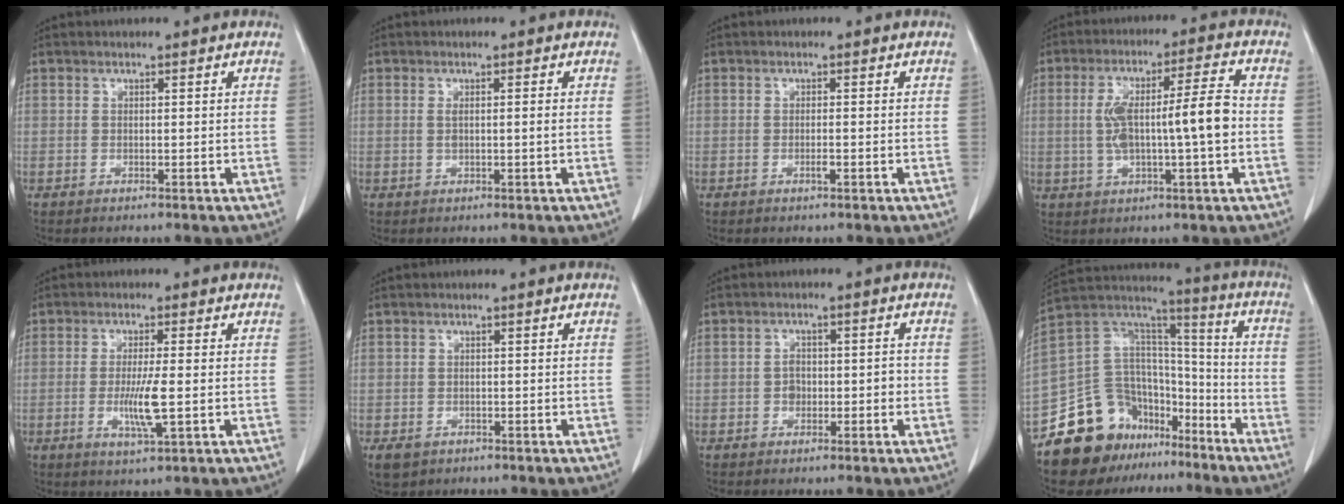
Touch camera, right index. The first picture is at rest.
{"total": 1.7, "force": [0.0, 0.1, 1.7], "torque": [-0.033, -0.001, 0.002]}
{"total": 1.1, "force": [-0.5, 0.1, 1.0], "torque": [-0.021, -0.001, -0.008]}
{"total": 10.9, "force": [-0.6, 1.3, 10.8], "torque": [-0.194, 0.022, -0.010]}
{"total": 5.8, "force": [-1.1, 0.2, 5.7], "torque": [-0.111, -0.014, -0.018]}
{"total": 3.5, "force": [-1.8, 2.8, 1.2], "torque": [-0.022, -0.003, -0.021]}
{"total": 2.8, "force": [-0.7, 1.9, 2.0], "torque": [-0.027, 0.013, -0.011]}
{"total": 18.9, "force": [-13.2, 11.5, 7.2], "torque": [-0.121, 0.092, -0.219]}